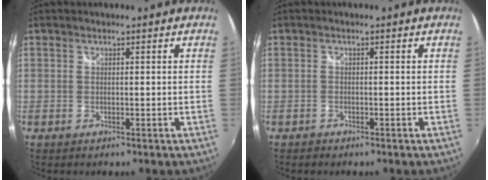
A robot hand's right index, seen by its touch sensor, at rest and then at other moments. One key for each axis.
{"total": 0.9, "fx": -0.8, "fy": 0.4, "fz": 0.0, "tx": -0.005, "ty": -0.001, "tz": -0.015}